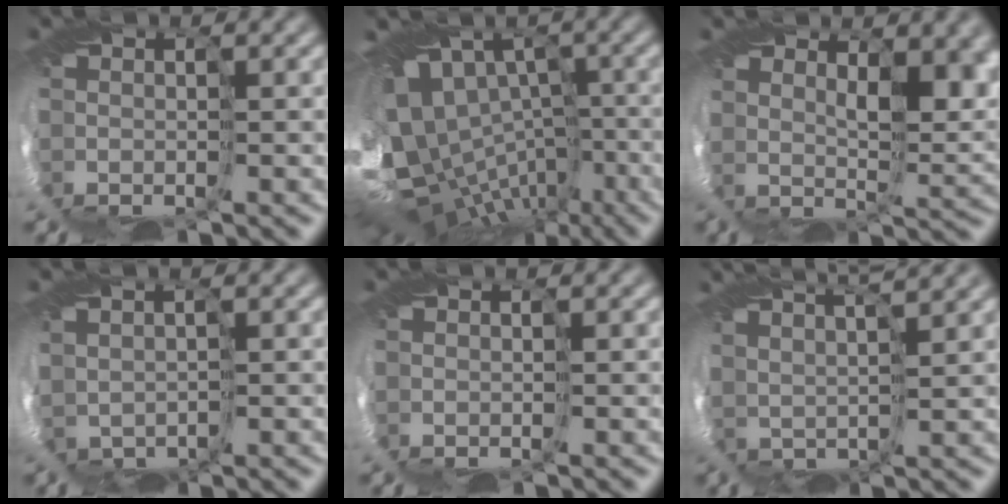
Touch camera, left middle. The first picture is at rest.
{"total": 11.8, "force": [-1.8, 9.0, 7.5], "torque": [-0.161, -0.002, 0.005]}
{"total": 4.6, "force": [2.7, 1.4, 3.5], "torque": [-0.062, 0.001, 0.044]}
{"total": 0.9, "force": [0.5, 0.8, 0.0], "torque": [-0.007, 0.001, 0.012]}
{"total": 0.0}
{"total": 7.3, "force": [6.1, 1.8, 3.6], "torque": [-0.042, 0.053, 0.066]}